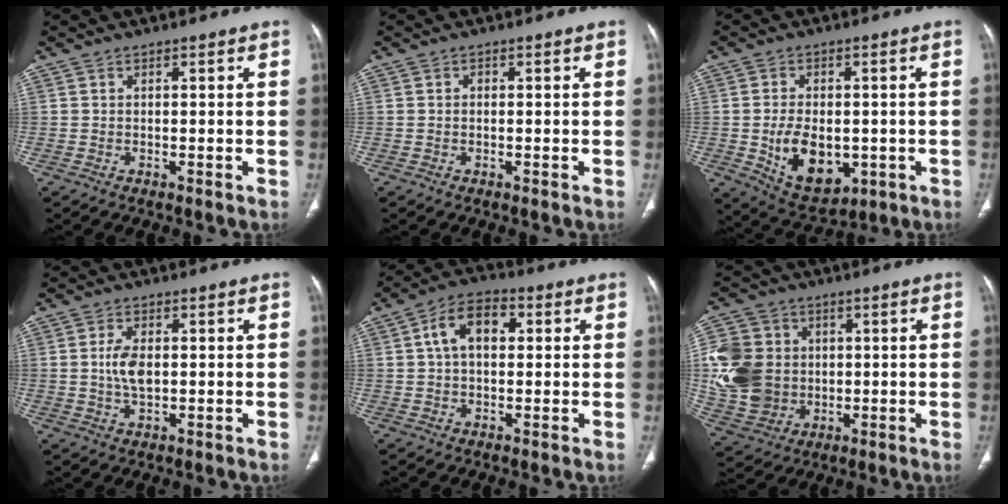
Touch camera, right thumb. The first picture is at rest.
{"total": 0.6, "force": [-0.1, 0.4, 0.4], "torque": [-0.006, 0.001, -0.003]}
{"total": 12.2, "force": [-2.3, 7.7, 9.2], "torque": [-0.128, -0.005, -0.017]}
{"total": 5.1, "force": [0.3, 2.8, 4.3], "torque": [-0.085, -0.001, 0.006]}
{"total": 9.0, "force": [1.8, 5.6, 6.8], "torque": [-0.111, 0.020, 0.024]}
{"total": 16.2, "force": [0.5, 13.7, 8.6], "torque": [-0.164, 0.006, 0.021]}